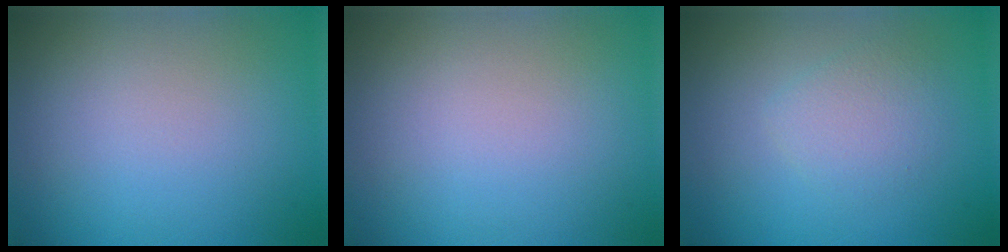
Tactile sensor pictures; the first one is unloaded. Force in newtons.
{"total": 0.0}
{"total": 2.3, "press": 2.3, "slide": 0.1}